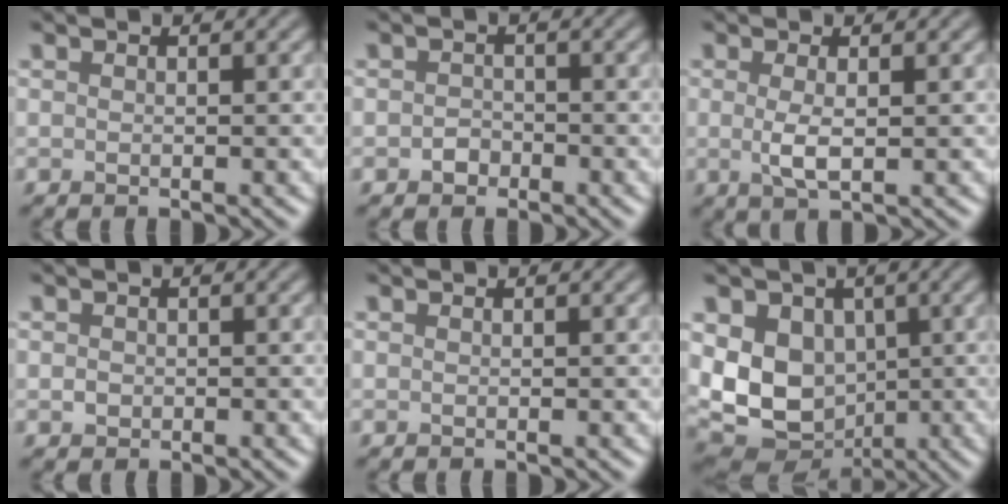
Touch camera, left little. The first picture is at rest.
{"total": 1.3, "force": [-0.6, 1.0, 0.5], "torque": [-0.004, -0.001, -0.013]}
{"total": 2.2, "force": [0.1, 0.6, 2.1], "torque": [-0.045, -0.002, 0.001]}
{"total": 0.8, "force": [-0.1, 0.7, 0.3], "torque": [-0.003, -0.004, -0.004]}
{"total": 0.0}
{"total": 9.7, "force": [0.3, 7.5, 6.1], "torque": [-0.106, -0.008, 0.006]}